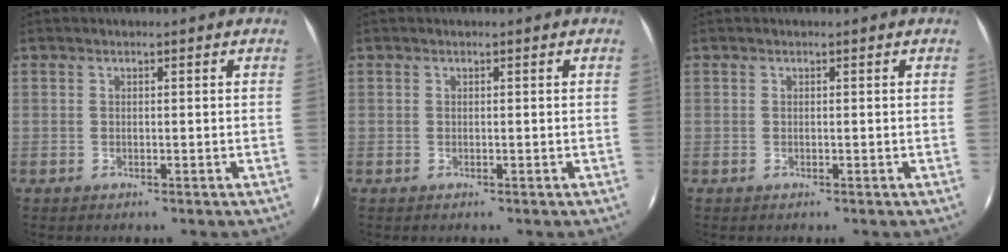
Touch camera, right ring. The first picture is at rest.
{"total": 0.0}
{"total": 0.0}